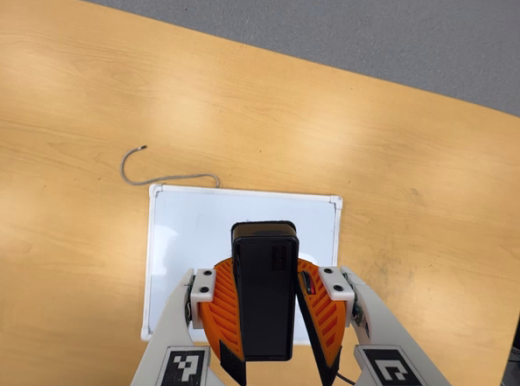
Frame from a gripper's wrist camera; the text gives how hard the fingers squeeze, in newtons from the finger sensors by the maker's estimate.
{"total": 10.2, "left": 9.6, "right": 10.7}